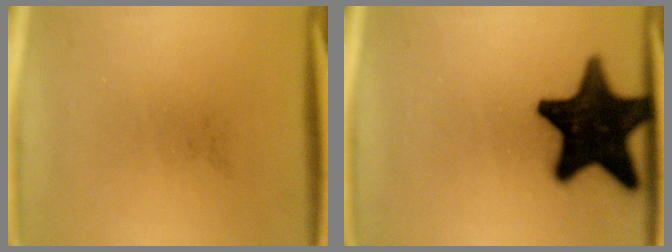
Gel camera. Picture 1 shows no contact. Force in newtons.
{"total": 19.1}